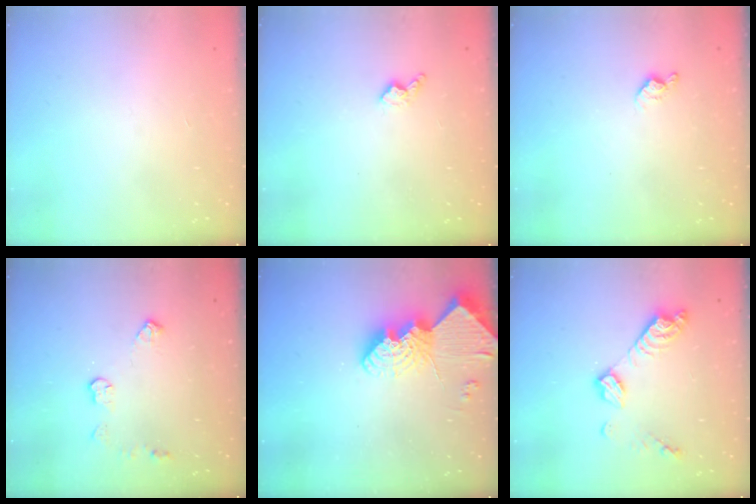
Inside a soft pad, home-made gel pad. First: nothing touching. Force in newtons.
{"total": 5.7, "press": 5.7, "slide": 0.7}
{"total": 4.7, "press": 4.6, "slide": 0.8}
{"total": 6.4, "press": 6.4, "slide": 0.2}
{"total": 14.6, "press": 14.5, "slide": 1.1}
{"total": 9.8, "press": 9.8, "slide": 0.6}